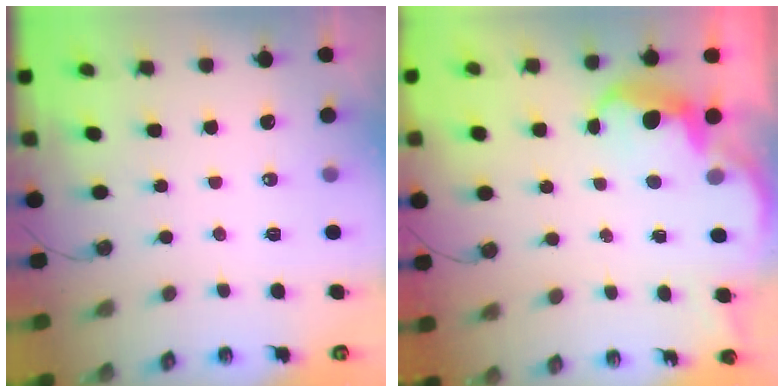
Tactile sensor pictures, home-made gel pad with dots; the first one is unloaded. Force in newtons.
{"total": 3.8, "press": 3.6, "slide": 1.0}